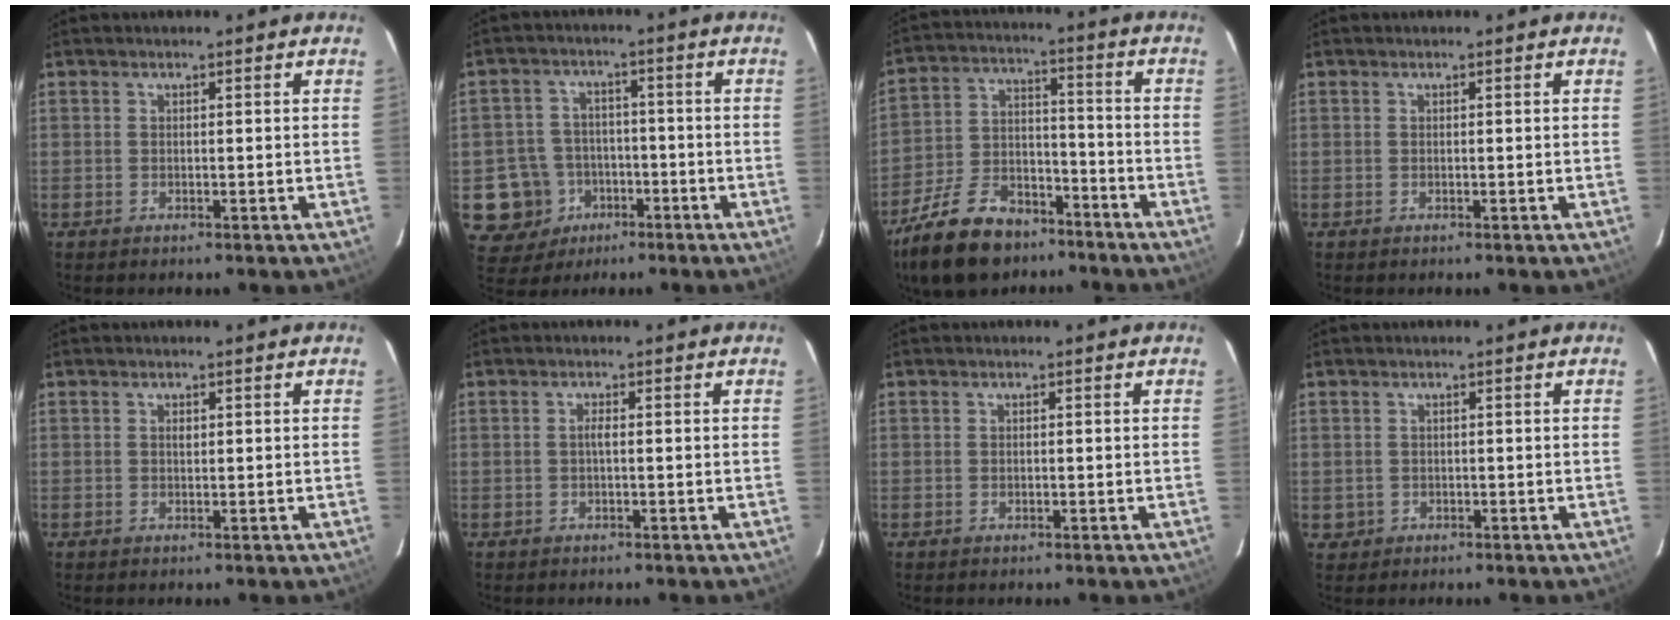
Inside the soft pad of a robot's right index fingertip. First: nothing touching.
{"total": 10.3, "force": [-3.5, 9.6, 1.0], "torque": [-0.055, 0.032, -0.045]}
{"total": 17.5, "force": [-12.4, 9.2, 8.1], "torque": [-0.191, 0.011, -0.206]}
{"total": 0.0}
{"total": 0.7, "force": [0.2, 0.4, 0.5], "torque": [-0.008, 0.003, 0.004]}
{"total": 1.1, "force": [-0.2, 0.1, 1.1], "torque": [-0.021, 0.004, -0.004]}
{"total": 0.5, "force": [-0.1, 0.2, 0.5], "torque": [-0.011, 0.002, -0.002]}
{"total": 2.1, "force": [-0.2, 2.1, 0.2], "torque": [-0.004, 0.003, 0.001]}